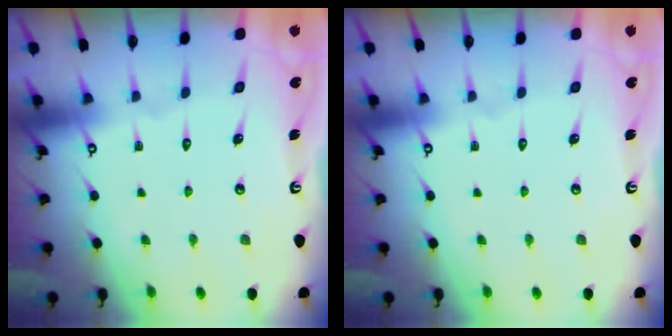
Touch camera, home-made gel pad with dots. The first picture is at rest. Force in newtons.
{"total": 0.0}